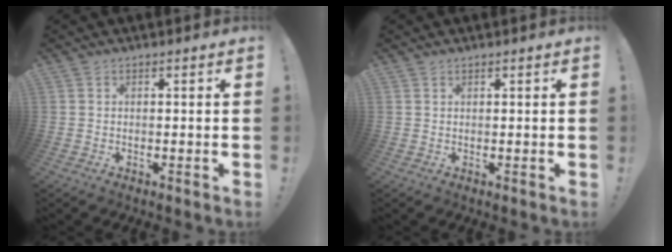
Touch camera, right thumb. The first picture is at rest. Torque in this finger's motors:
{"motor_torque": [-0.12, 0.22, -0.04, -0.11, 0.05]}